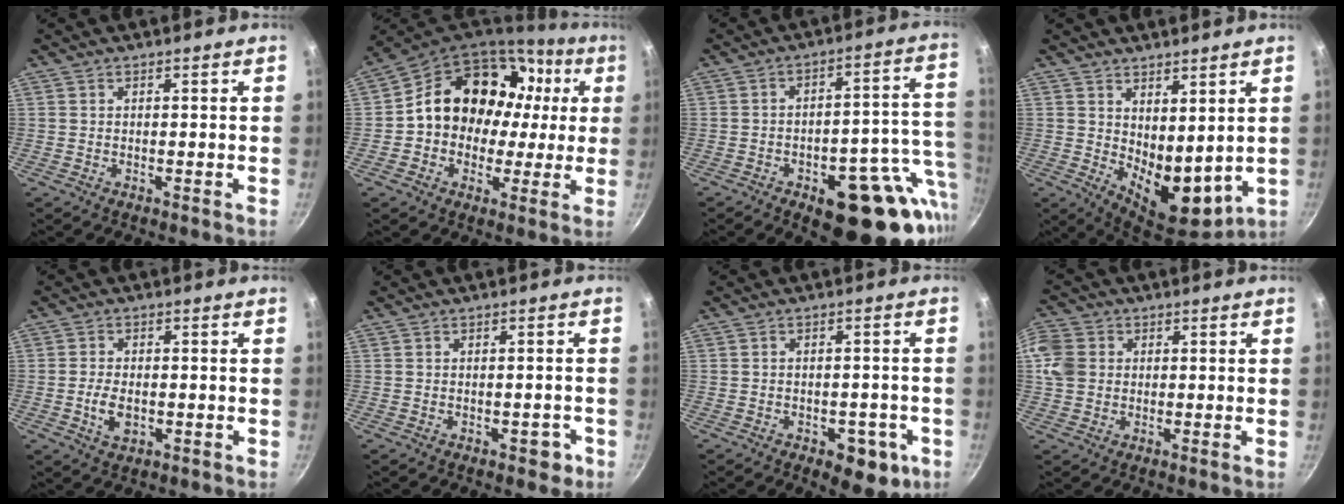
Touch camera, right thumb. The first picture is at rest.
{"total": 20.1, "force": [3.0, 16.3, 11.4], "torque": [-0.157, 0.047, 0.048]}
{"total": 21.0, "force": [-6.6, 9.7, 17.5], "torque": [-0.168, 0.021, -0.080]}
{"total": 11.2, "force": [3.0, 6.3, 8.8], "torque": [-0.104, -0.048, 0.064]}
{"total": 5.0, "force": [-1.1, 3.1, 3.8], "torque": [-0.070, 0.005, -0.018]}
{"total": 2.9, "force": [-1.3, 1.8, 1.9], "torque": [-0.002, 0.017, -0.009]}
{"total": 8.6, "force": [-3.5, 5.1, 6.1], "torque": [-0.041, 0.014, -0.035]}
{"total": 6.5, "force": [0.8, 5.6, 3.2], "torque": [-0.050, 0.000, 0.005]}